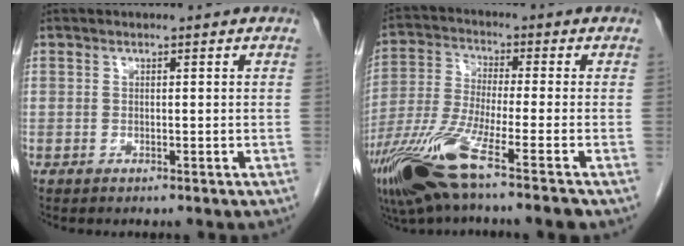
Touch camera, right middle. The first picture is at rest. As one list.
[{"total": 13.8, "force": [-8.6, -0.4, 10.8], "torque": [-0.233, -0.040, -0.166]}]